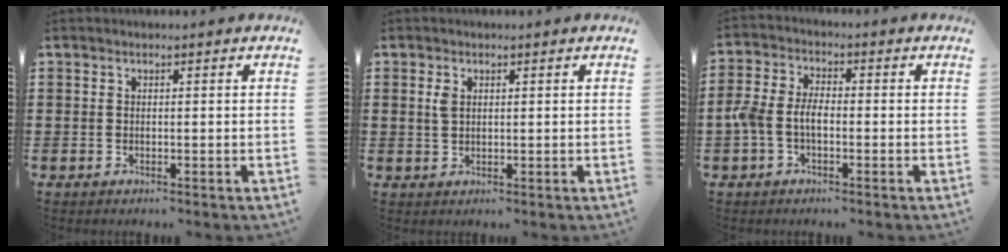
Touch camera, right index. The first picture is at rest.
{"total": 1.8, "force": [0.6, 1.0, 1.4], "torque": [-0.031, 0.004, 0.010]}
{"total": 5.0, "force": [-1.3, 2.8, 3.9], "torque": [-0.107, -0.005, -0.035]}